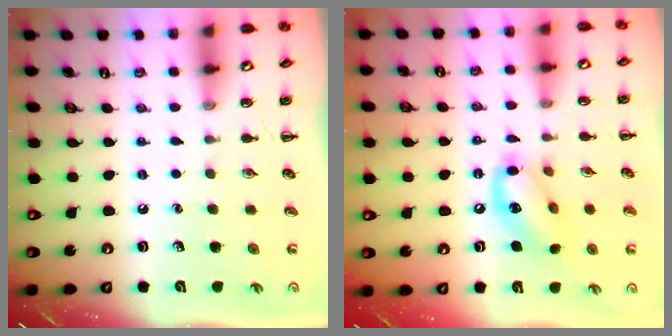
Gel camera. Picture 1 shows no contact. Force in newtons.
{"total": 13.4, "press": 13.2, "slide": 2.1}